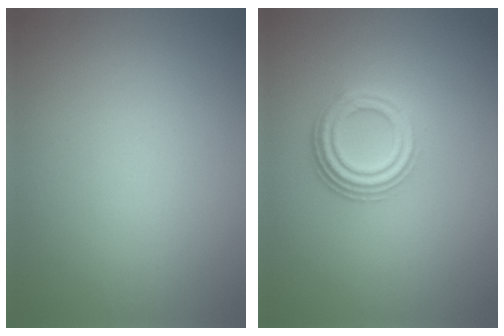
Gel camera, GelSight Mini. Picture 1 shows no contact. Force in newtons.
{"total": 4.1, "press": 3.1, "slide": 2.7}